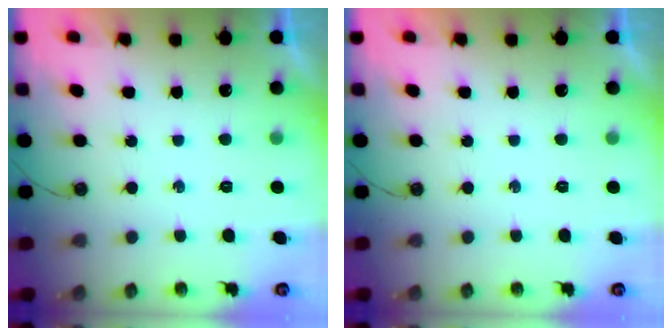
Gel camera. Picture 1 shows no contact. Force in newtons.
{"total": 0.0}